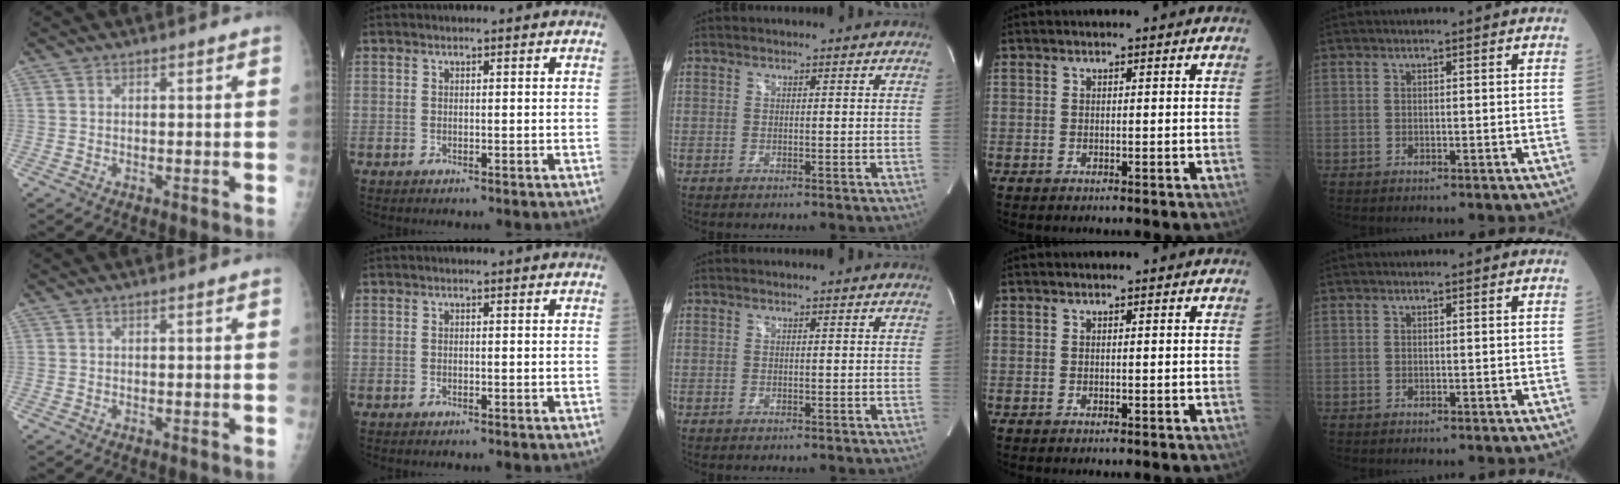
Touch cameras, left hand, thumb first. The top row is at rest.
{}